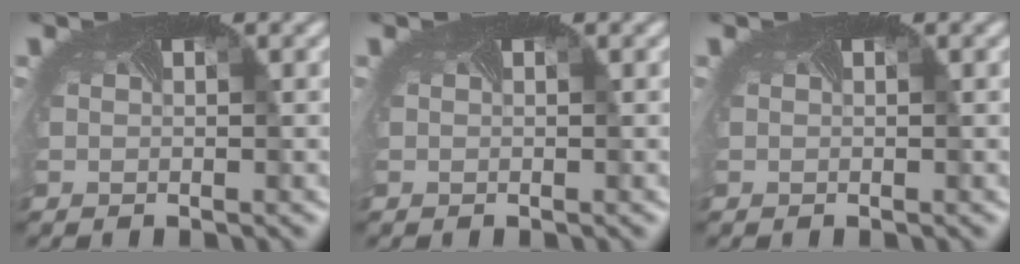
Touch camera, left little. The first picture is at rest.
{"total": 0.0}
{"total": 0.0}